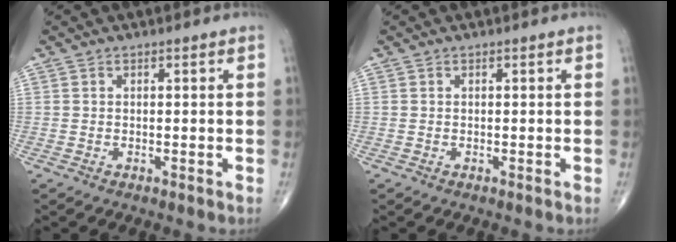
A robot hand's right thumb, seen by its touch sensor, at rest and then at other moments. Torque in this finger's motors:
{"motor_torque": [-0.01, 0.01, 0.00, 0.00, 0.00]}